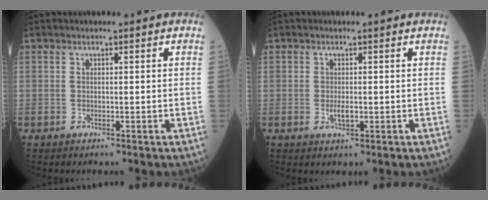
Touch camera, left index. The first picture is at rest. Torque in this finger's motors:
{"motor_torque": [0.47, 0.19, 0.04, 0.01]}